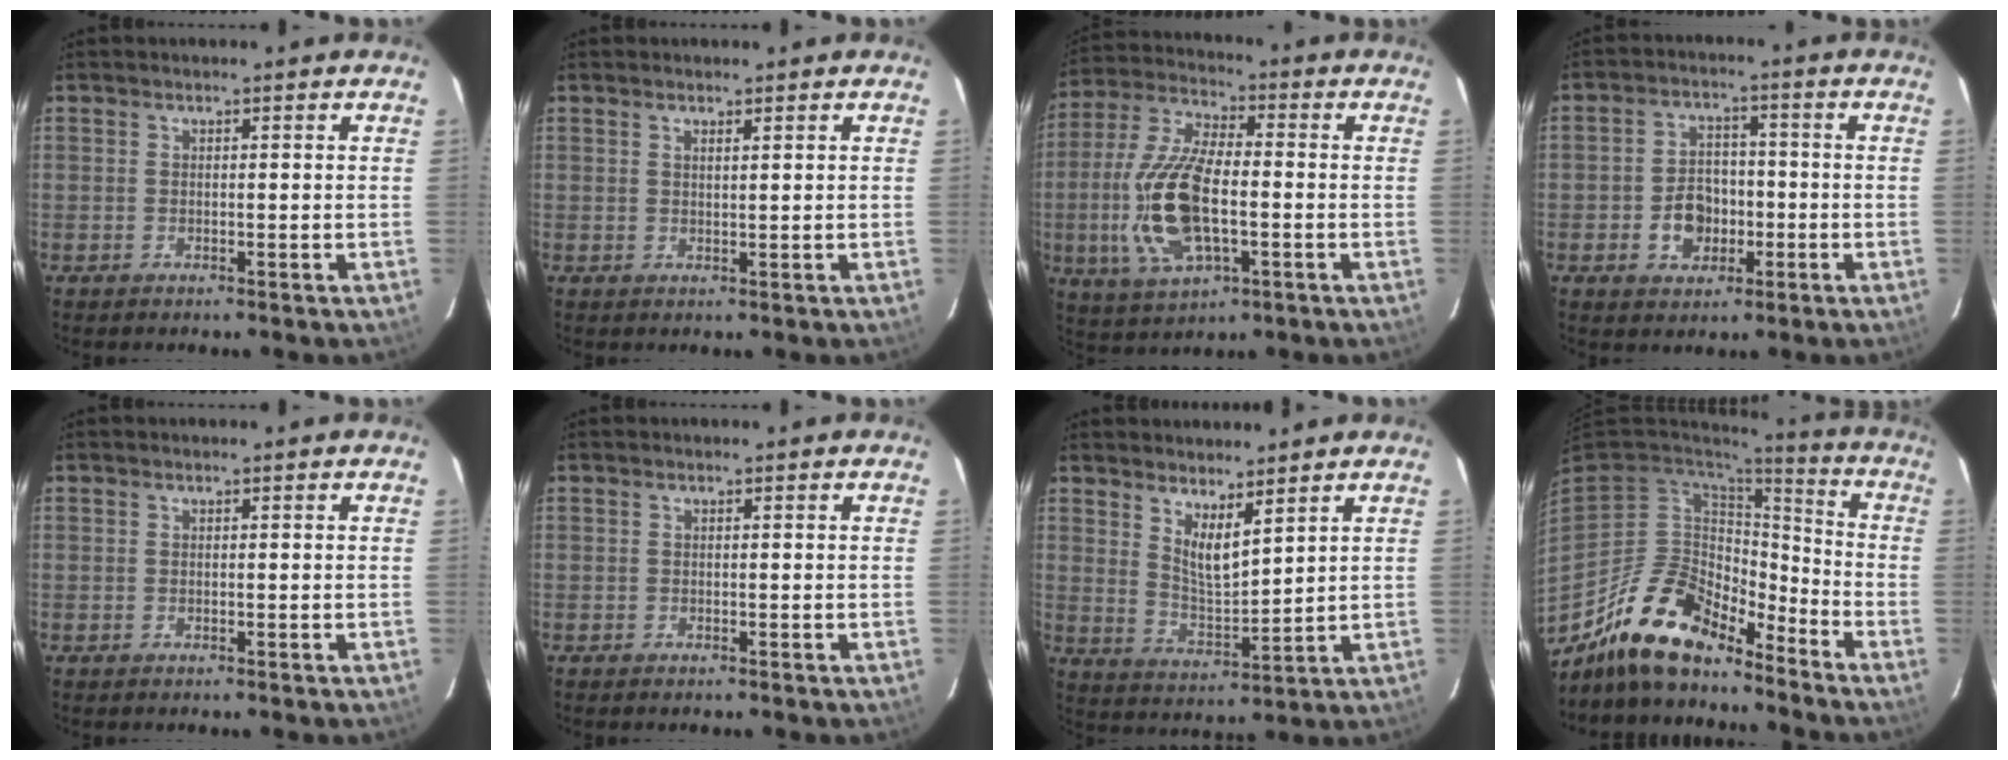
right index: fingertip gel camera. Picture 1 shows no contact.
{"total": 1.1, "force": [0.9, 0.2, 0.7], "torque": [-0.013, 0.001, 0.014]}
{"total": 16.6, "force": [-3.0, 7.1, 14.7], "torque": [-0.317, -0.004, -0.053]}
{"total": 7.0, "force": [-2.3, 5.5, 3.7], "torque": [-0.074, 0.018, -0.030]}
{"total": 0.0}
{"total": 0.0}
{"total": 6.8, "force": [4.7, 1.8, 4.5], "torque": [-0.078, -0.014, 0.089]}
{"total": 16.9, "force": [-13.1, 6.8, 8.1], "torque": [-0.175, -0.002, -0.241]}